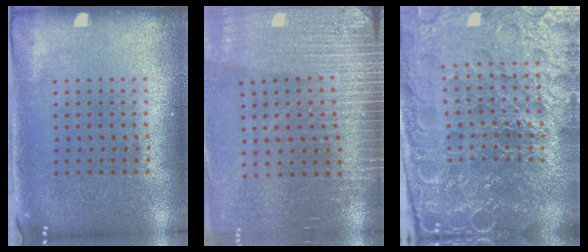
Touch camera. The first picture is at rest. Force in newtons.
{"total": 3.5, "press": 3.5, "slide": 0.5}
{"total": 6.1, "press": 5.5, "slide": 2.7}